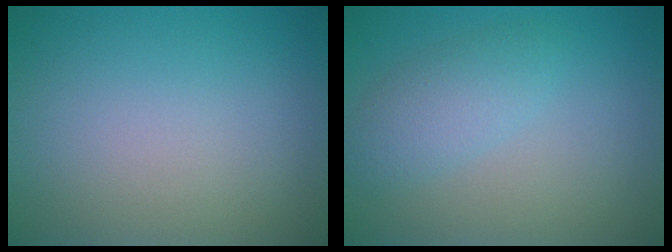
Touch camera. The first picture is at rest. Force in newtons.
{"total": 2.8, "press": 2.8, "slide": 0.1}